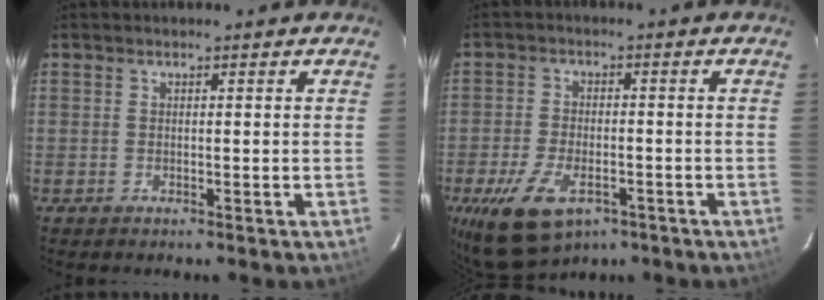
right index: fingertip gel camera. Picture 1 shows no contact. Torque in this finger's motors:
{"motor_torque": [1.15, -1.00, 0.65, 0.12]}